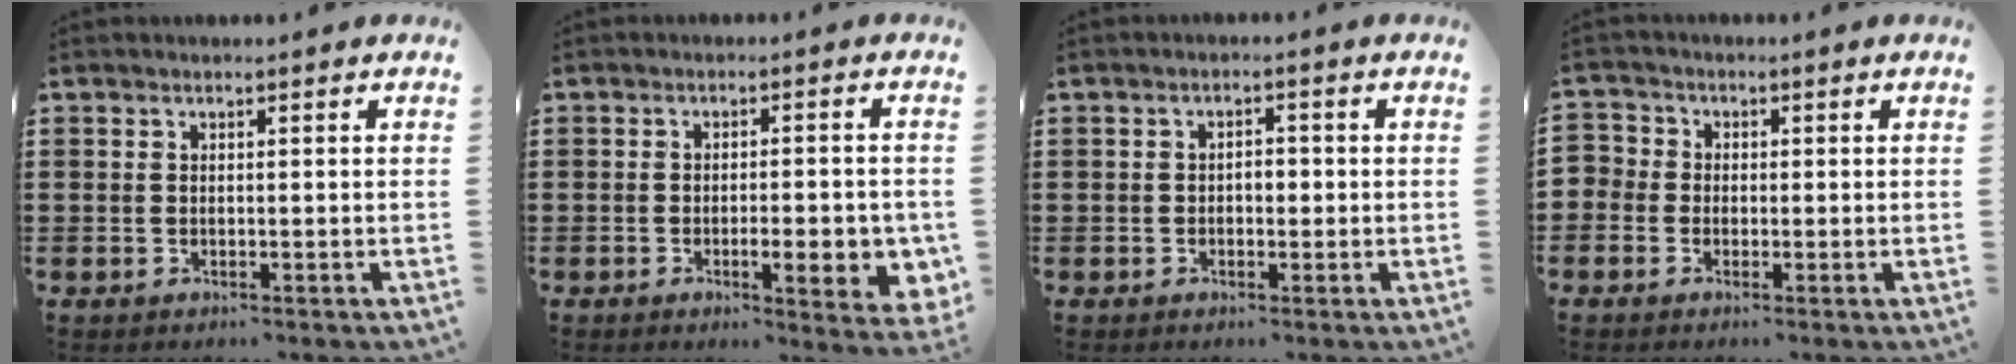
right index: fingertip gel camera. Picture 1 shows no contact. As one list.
[{"total": 6.3, "force": [-1.5, 1.7, 5.8], "torque": [-0.079, -0.008, -0.024]}, {"total": 2.0, "force": [-0.5, 1.1, 1.6], "torque": [-0.031, 0.005, -0.011]}, {"total": 1.8, "force": [-0.9, 1.6, -0.1], "torque": [-0.009, 0.007, -0.022]}]